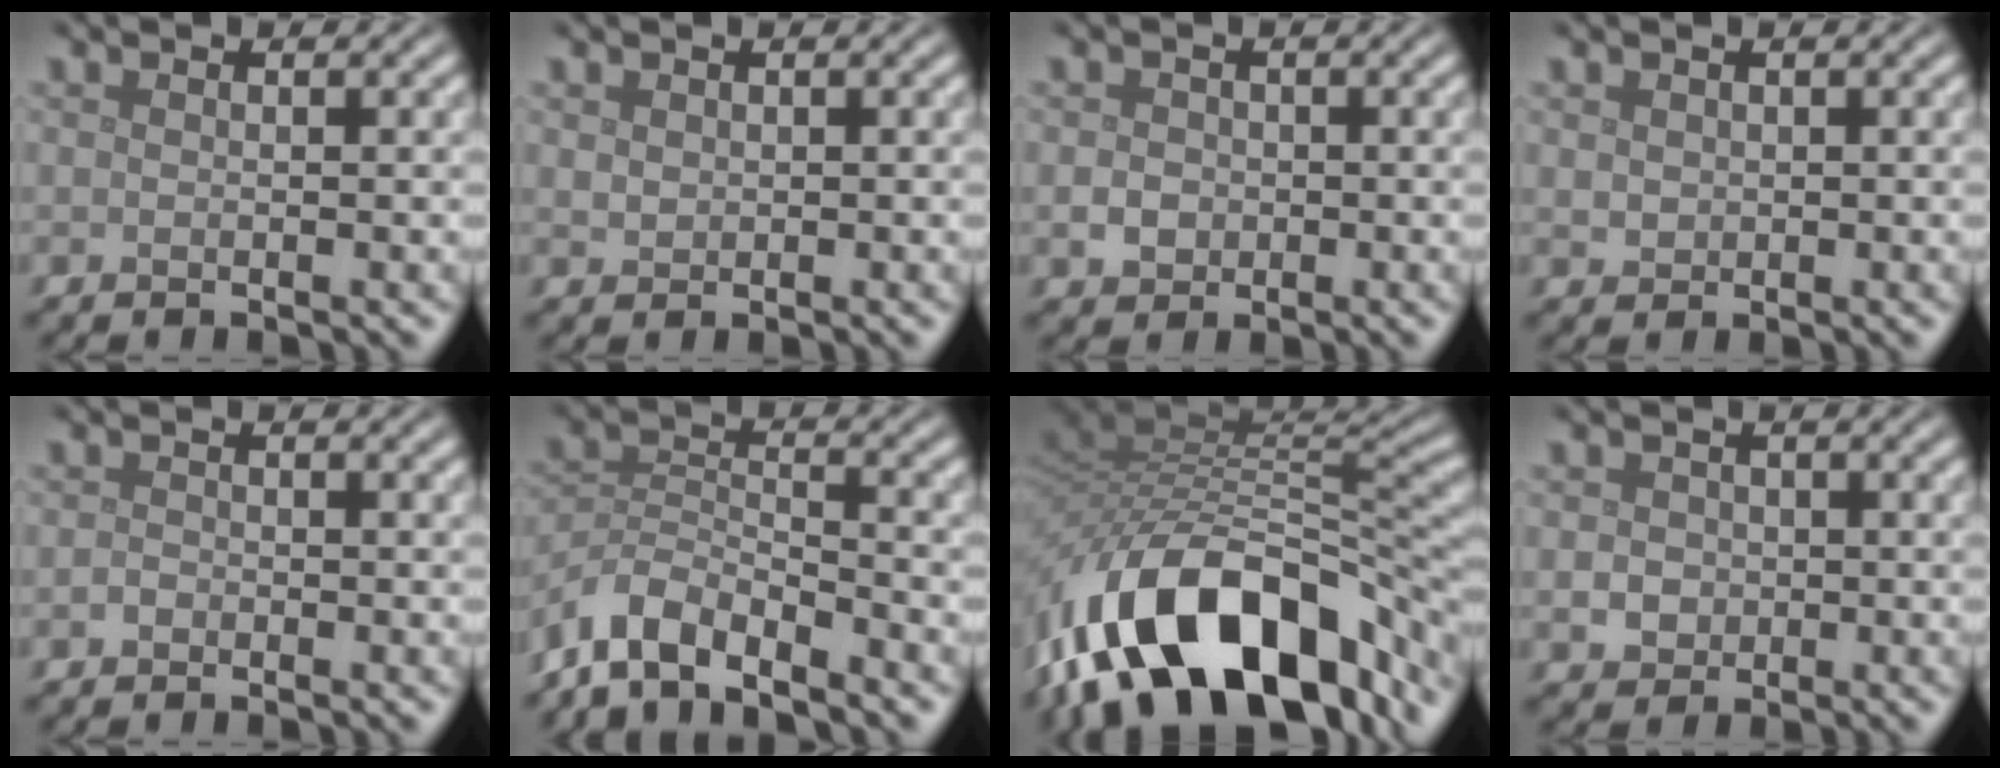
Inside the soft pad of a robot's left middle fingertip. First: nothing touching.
{"total": 0.8, "force": [0.4, 0.6, 0.2], "torque": [-0.005, -0.002, 0.011]}
{"total": 1.7, "force": [-0.3, 1.5, 0.6], "torque": [-0.006, -0.004, -0.008]}
{"total": 1.0, "force": [0.4, 0.8, 0.3], "torque": [-0.007, -0.003, 0.011]}
{"total": 0.7, "force": [-0.4, 0.5, 0.2], "torque": [-0.005, -0.002, -0.009]}
{"total": 5.3, "force": [-4.7, 1.4, 2.1], "torque": [-0.035, -0.004, -0.099]}
{"total": 16.1, "force": [-8.8, 8.5, 10.5], "torque": [-0.198, 0.007, -0.141]}
{"total": 2.0, "force": [-0.1, 1.9, 0.7], "torque": [-0.003, -0.004, -0.001]}